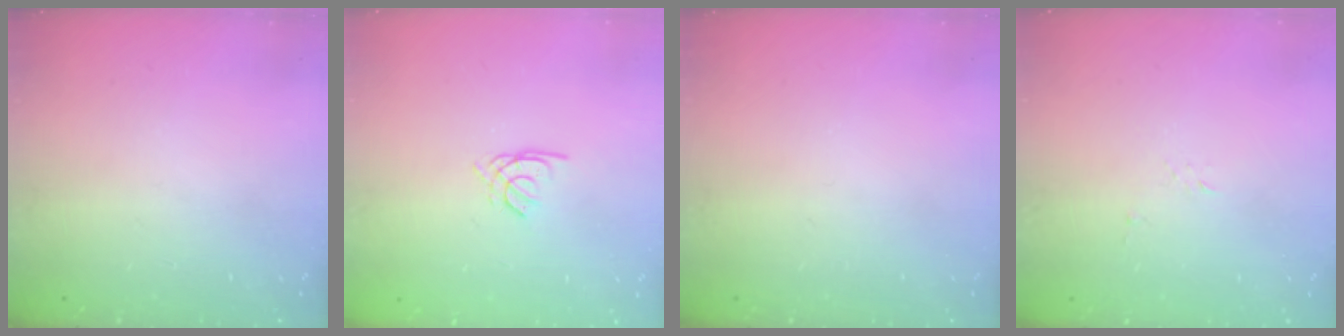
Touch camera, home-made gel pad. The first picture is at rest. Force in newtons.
{"total": 1.2, "press": 1.1, "slide": 0.3}
{"total": 0.0}
{"total": 2.7, "press": 2.7, "slide": 0.3}